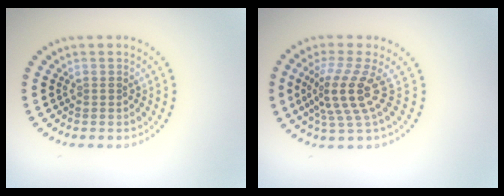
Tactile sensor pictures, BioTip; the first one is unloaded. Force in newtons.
{"total": 4.0, "press": 2.7, "slide": 2.9}